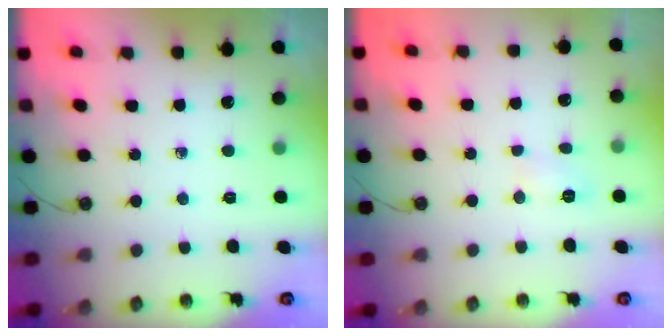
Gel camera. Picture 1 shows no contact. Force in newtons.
{"total": 3.9, "press": 3.9, "slide": 0.4}